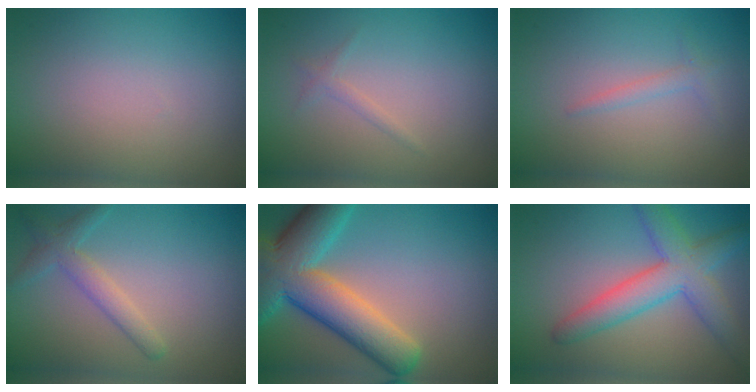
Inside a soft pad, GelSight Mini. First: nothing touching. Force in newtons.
{"total": 0.8, "press": 0.8, "slide": 0.1}
{"total": 1.0, "press": 1.0, "slide": 0.1}
{"total": 2.5, "press": 2.5, "slide": 0.2}
{"total": 10.4, "press": 10.4, "slide": 0.7}
{"total": 5.8, "press": 5.8, "slide": 0.2}